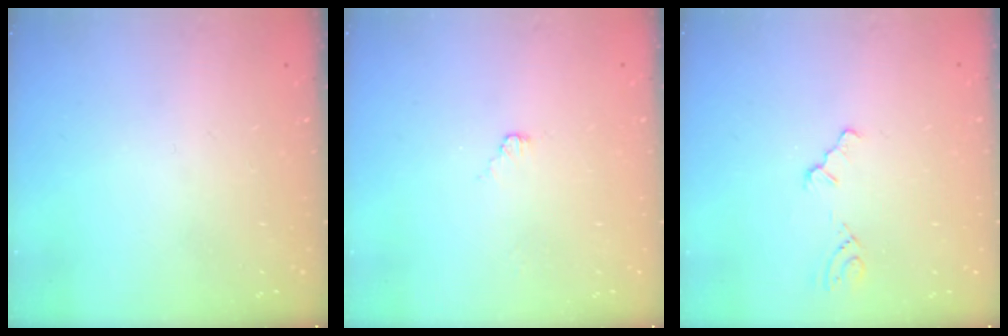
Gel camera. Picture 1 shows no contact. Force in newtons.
{"total": 2.5, "press": 2.5, "slide": 0.3}
{"total": 1.8, "press": 1.8, "slide": 0.3}